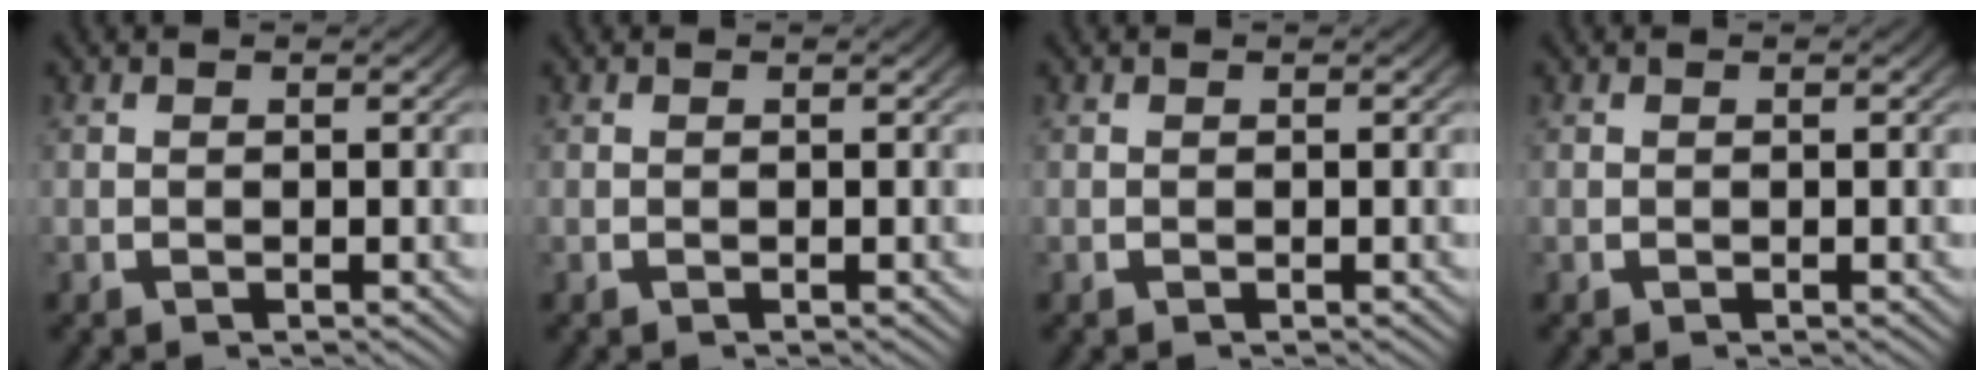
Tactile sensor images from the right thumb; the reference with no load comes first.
{"total": 0.0}
{"total": 0.0}
{"total": 0.0}